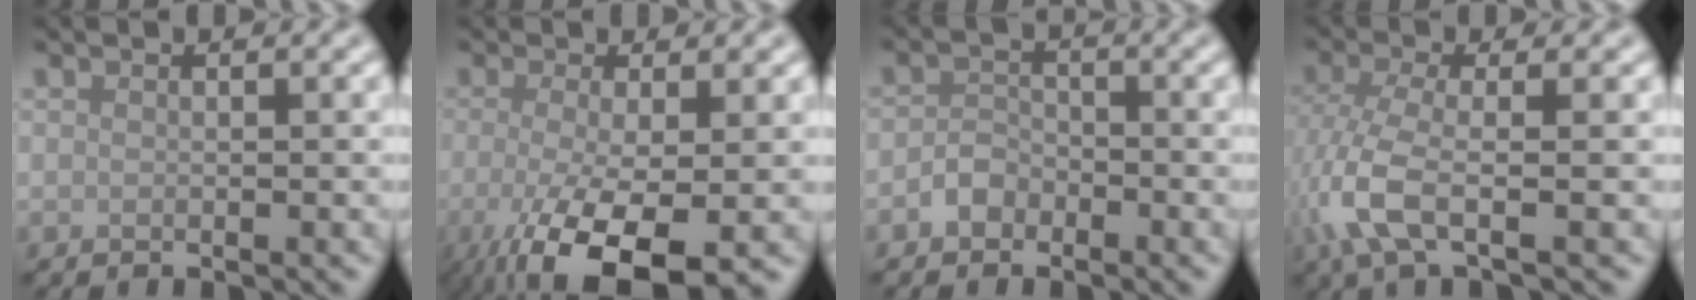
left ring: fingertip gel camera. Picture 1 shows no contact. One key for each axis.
{"total": 8.3, "fx": -3.4, "fy": 2.7, "fz": 7.1, "tx": -0.146, "ty": -0.023, "tz": -0.055}
{"total": 1.8, "fx": -1.1, "fy": 1.3, "fz": 0.5, "tx": -0.006, "ty": 0.008, "tz": -0.023}
{"total": 4.8, "fx": -1.6, "fy": 1.4, "fz": 4.3, "tx": -0.106, "ty": -0.008, "tz": -0.041}